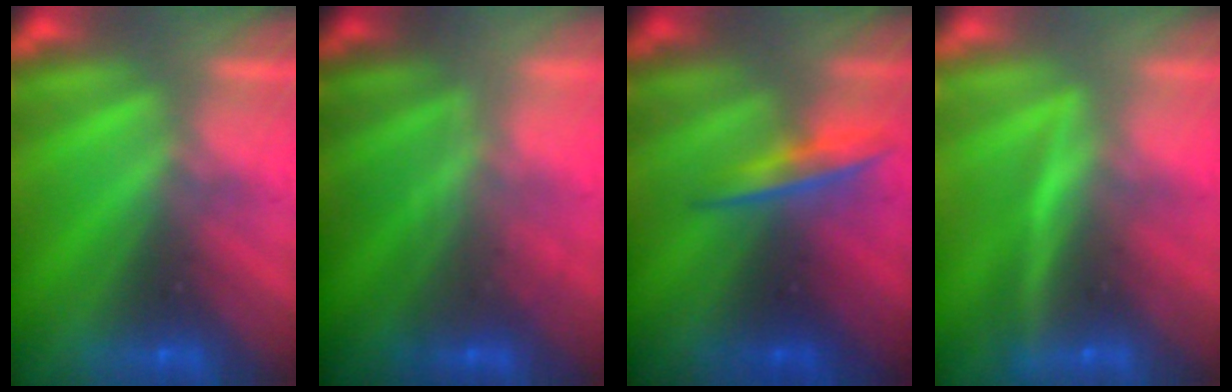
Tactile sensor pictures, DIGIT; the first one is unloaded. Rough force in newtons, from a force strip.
{"total": 2.0}
{"total": 1.4}
{"total": 2.9}